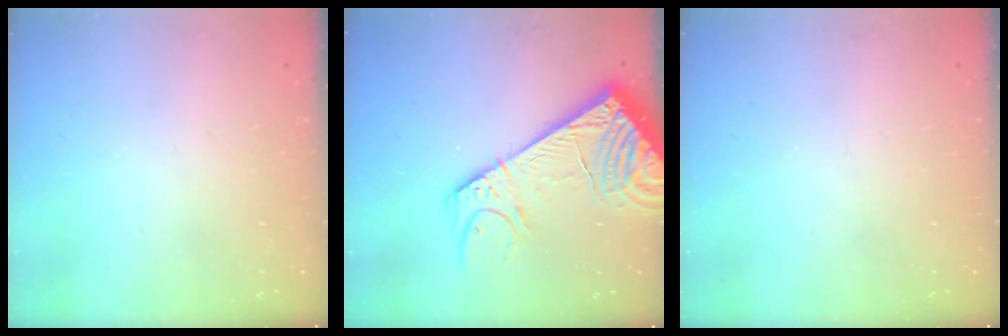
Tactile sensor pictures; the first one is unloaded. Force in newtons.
{"total": 14.2, "press": 13.9, "slide": 2.9}
{"total": 0.0}